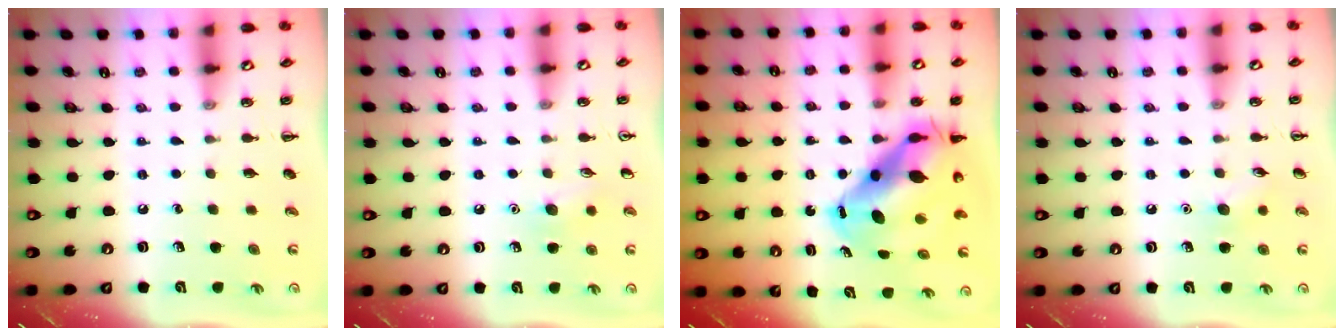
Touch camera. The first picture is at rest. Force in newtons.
{"total": 6.7, "press": 6.4, "slide": 2.1}
{"total": 14.1, "press": 13.5, "slide": 4.0}
{"total": 6.5, "press": 6.3, "slide": 1.6}